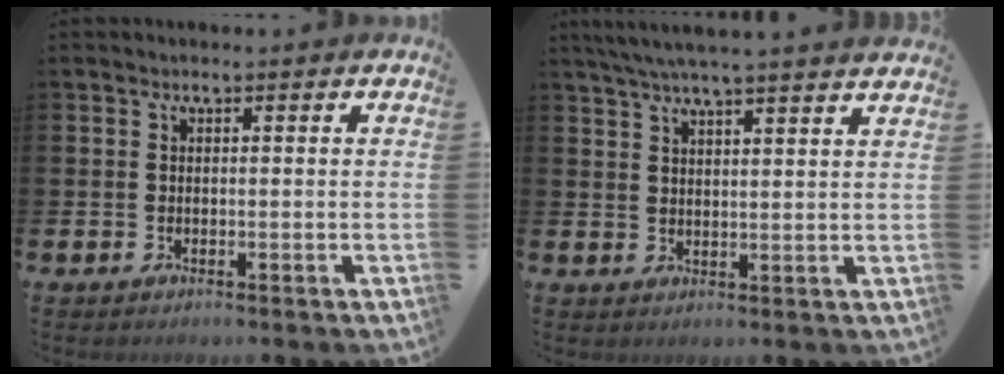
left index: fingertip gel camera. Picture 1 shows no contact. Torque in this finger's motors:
{"motor_torque": [0.93, -1.21, 0.66, 0.21]}